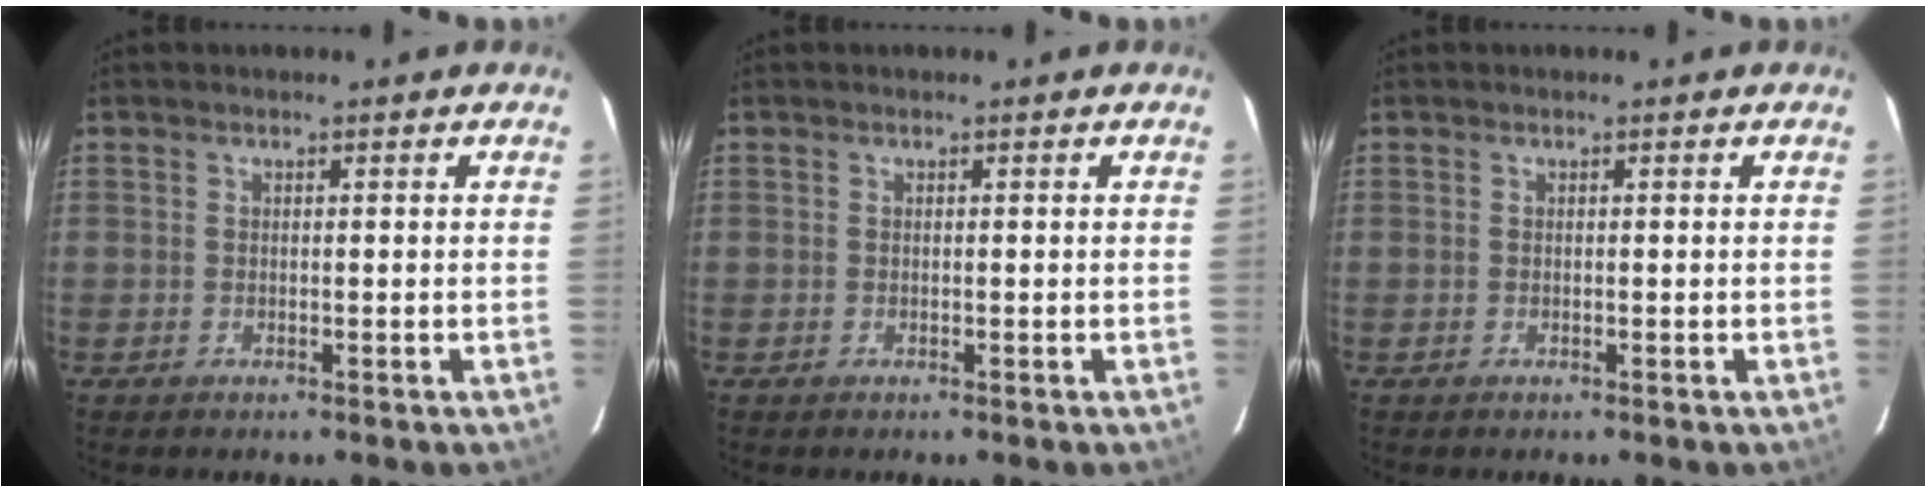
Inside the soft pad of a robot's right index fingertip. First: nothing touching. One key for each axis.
{"total": 0.0}
{"total": 0.0}